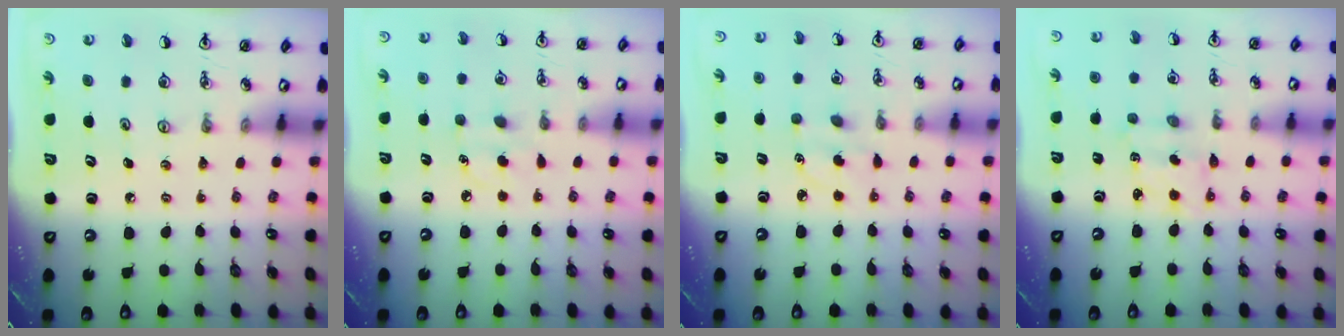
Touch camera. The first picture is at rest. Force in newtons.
{"total": 5.8, "press": 5.8, "slide": 0.7}
{"total": 3.0, "press": 2.9, "slide": 0.8}
{"total": 2.2, "press": 2.0, "slide": 0.8}